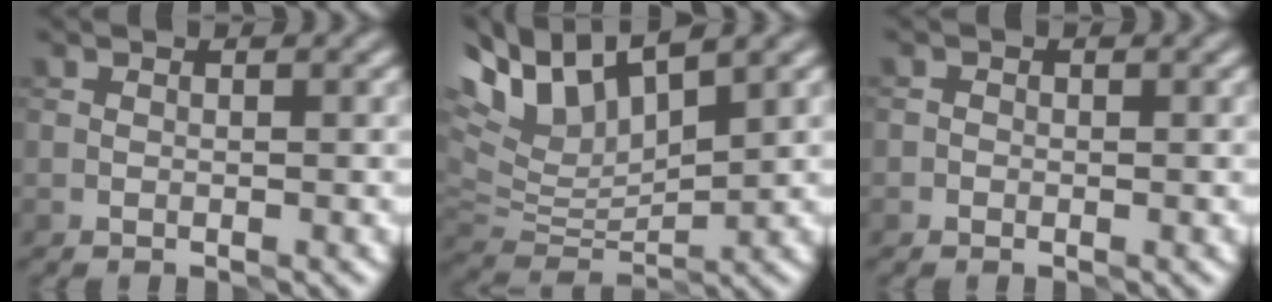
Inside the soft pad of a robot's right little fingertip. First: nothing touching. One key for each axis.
{"total": 8.5, "fx": 5.7, "fy": 3.1, "fz": 5.4, "tx": -0.119, "ty": 0.017, "tz": 0.102}
{"total": 0.6, "fx": 0.0, "fy": 0.6, "fz": 0.2, "tx": 0.001, "ty": 0.000, "tz": -0.009}